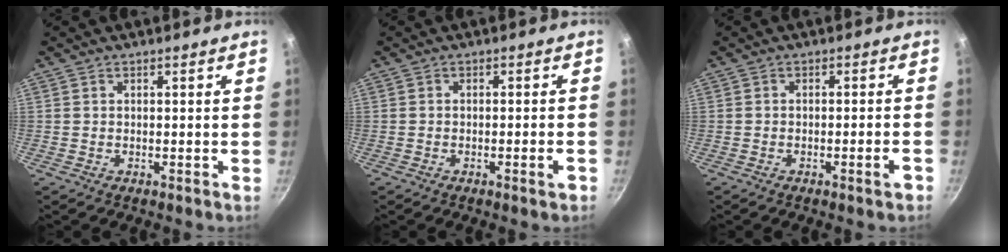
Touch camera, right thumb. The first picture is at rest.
{"total": 2.1, "force": [-1.0, 0.2, 1.9], "torque": [-0.027, 0.009, -0.014]}
{"total": 2.6, "force": [-1.4, 0.2, 2.1], "torque": [-0.029, 0.014, -0.017]}